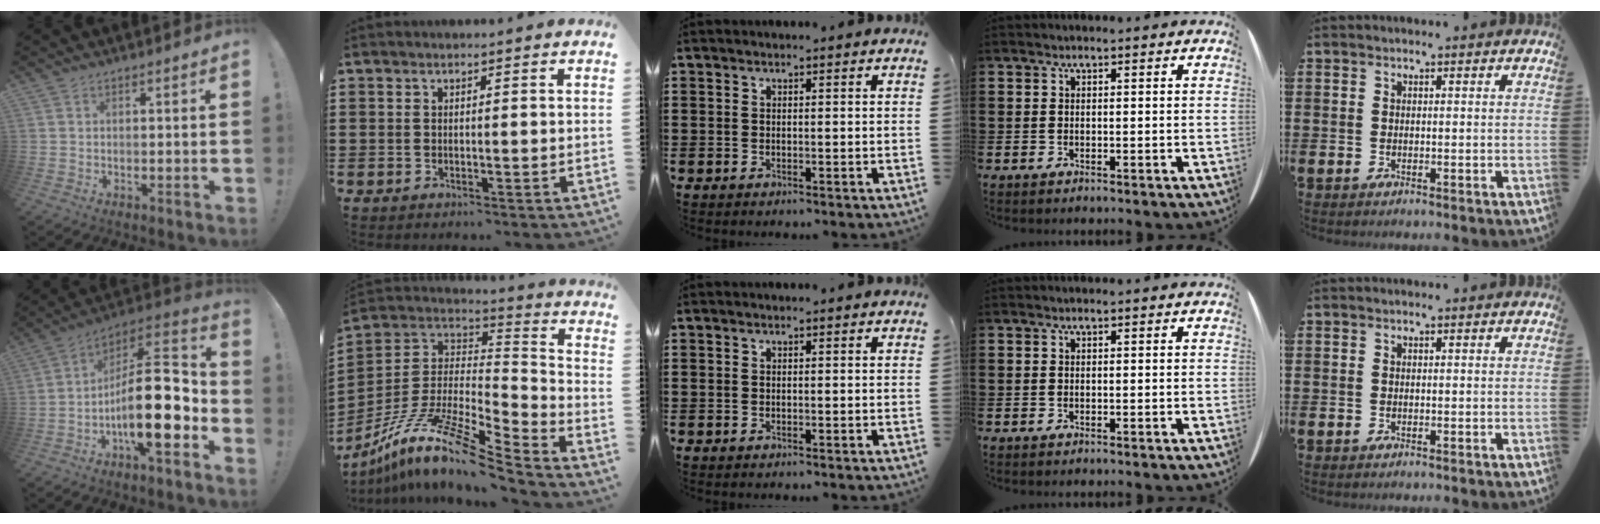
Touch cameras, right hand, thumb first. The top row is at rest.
{"thumb": {"total": 22.3, "force": [-4.4, 8.5, 20.2], "torque": [-0.340, 0.014, -0.068]}, "index": {"total": 13.1, "force": [-9.4, 2.2, 8.9], "torque": [-0.185, 0.004, -0.184]}}